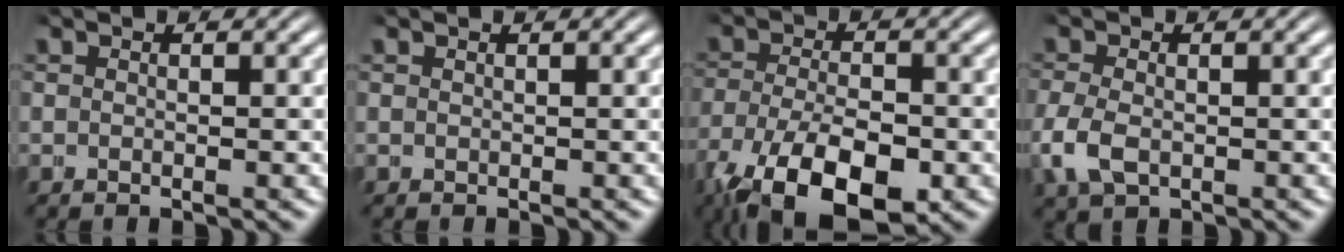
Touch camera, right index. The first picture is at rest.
{"total": 0.6, "force": [0.1, 0.0, -0.6], "torque": [0.008, -0.002, 0.005]}
{"total": 10.2, "force": [-6.0, 5.7, 5.9], "torque": [-0.139, -0.066, -0.052]}
{"total": 2.5, "force": [-1.3, 1.9, 1.1], "torque": [-0.056, -0.026, 0.001]}